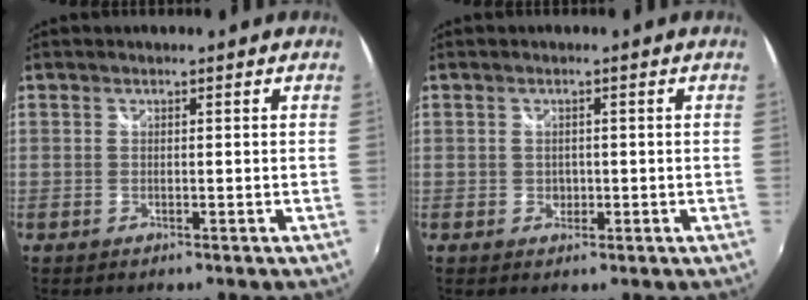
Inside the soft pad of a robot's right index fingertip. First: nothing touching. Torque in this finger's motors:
{"motor_torque": [0.05, 0.17, 0.02, 0.00]}